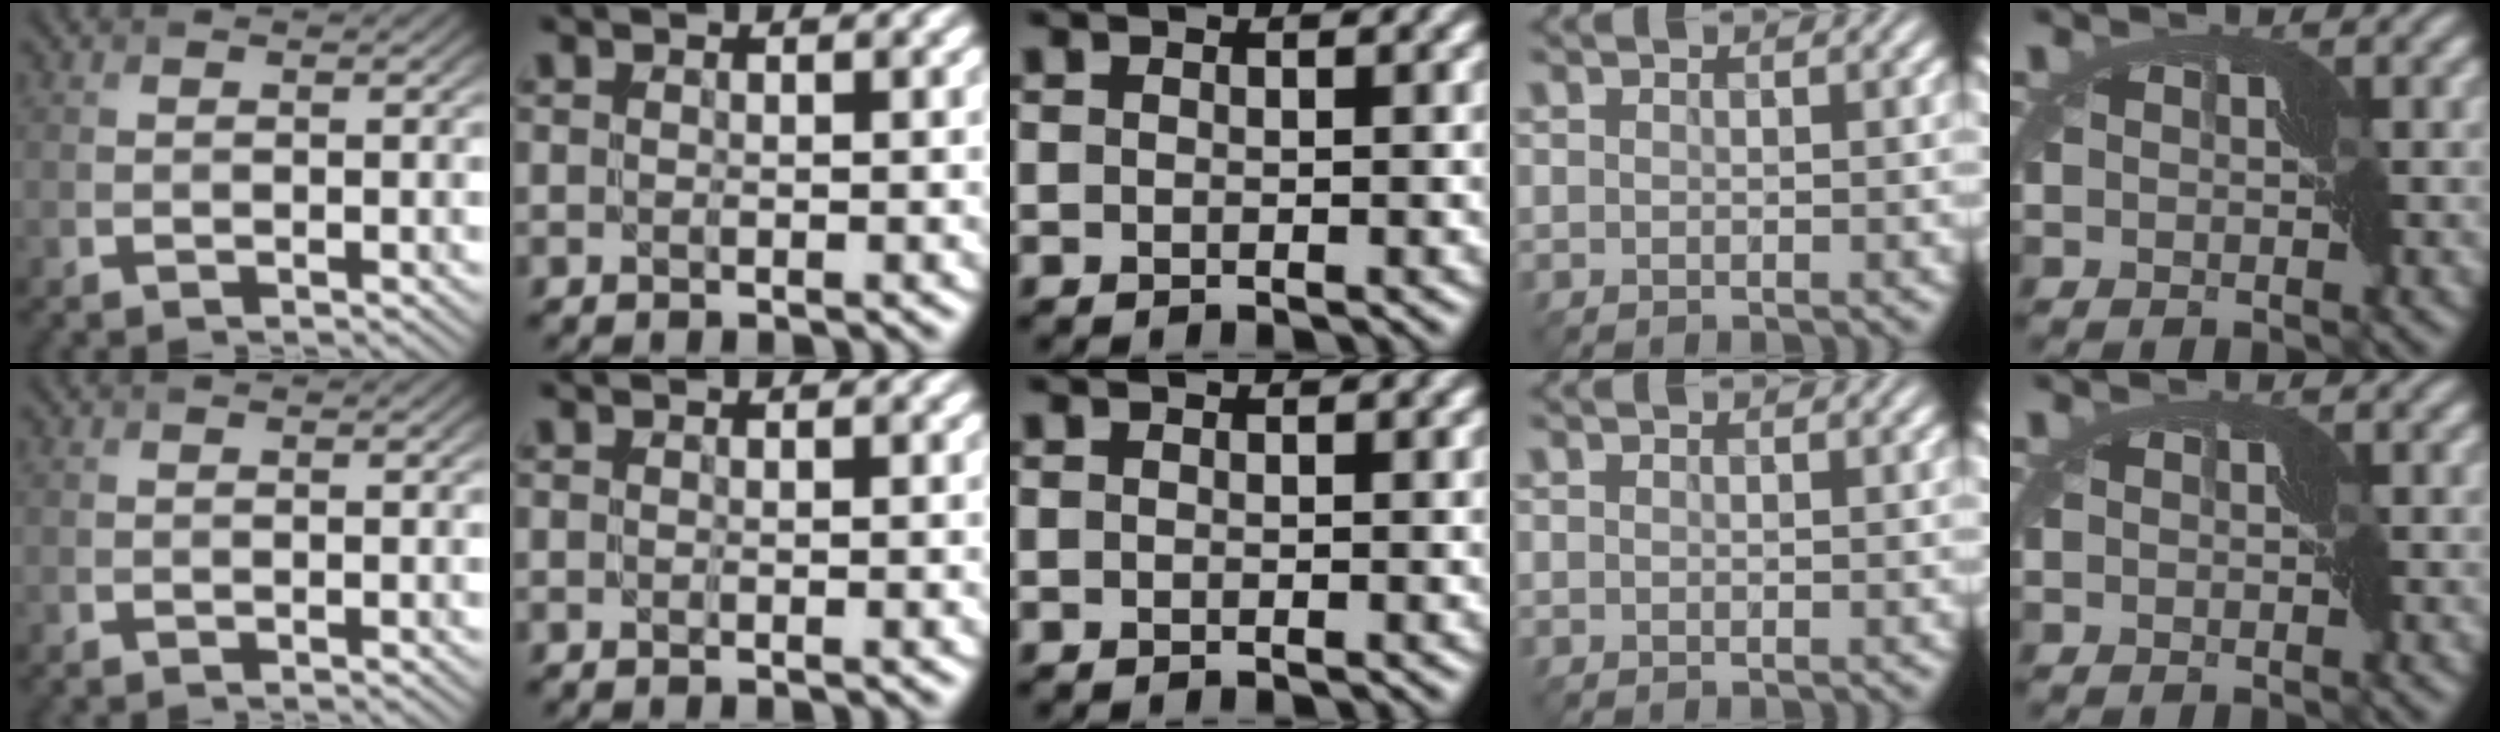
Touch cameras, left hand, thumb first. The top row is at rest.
{"index": {"total": 0.5, "force": [-0.2, 0.0, 0.5], "torque": [-0.006, -0.003, -0.002]}}